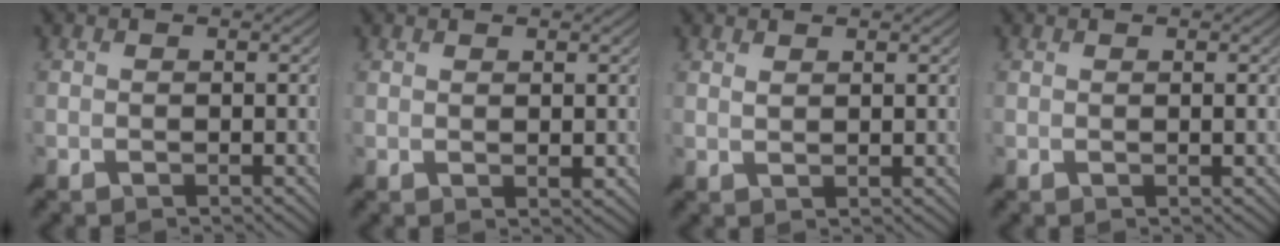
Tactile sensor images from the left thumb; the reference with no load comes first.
{"total": 2.4, "force": [2.2, -0.7, 0.3], "torque": [-0.006, 0.012, 0.034]}
{"total": 3.4, "force": [3.3, -0.5, 0.7], "torque": [-0.006, 0.011, 0.053]}
{"total": 1.0, "force": [0.8, -0.6, 0.2], "torque": [0.007, 0.006, 0.016]}